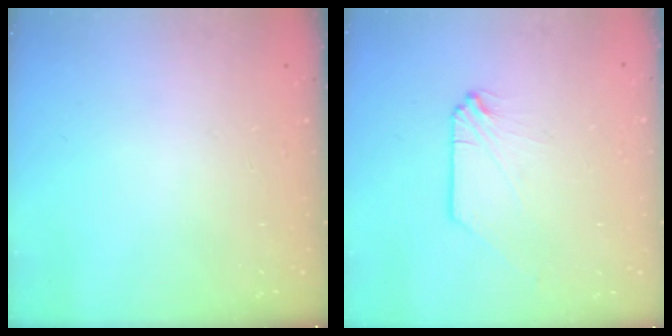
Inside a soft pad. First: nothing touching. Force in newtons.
{"total": 0.0}